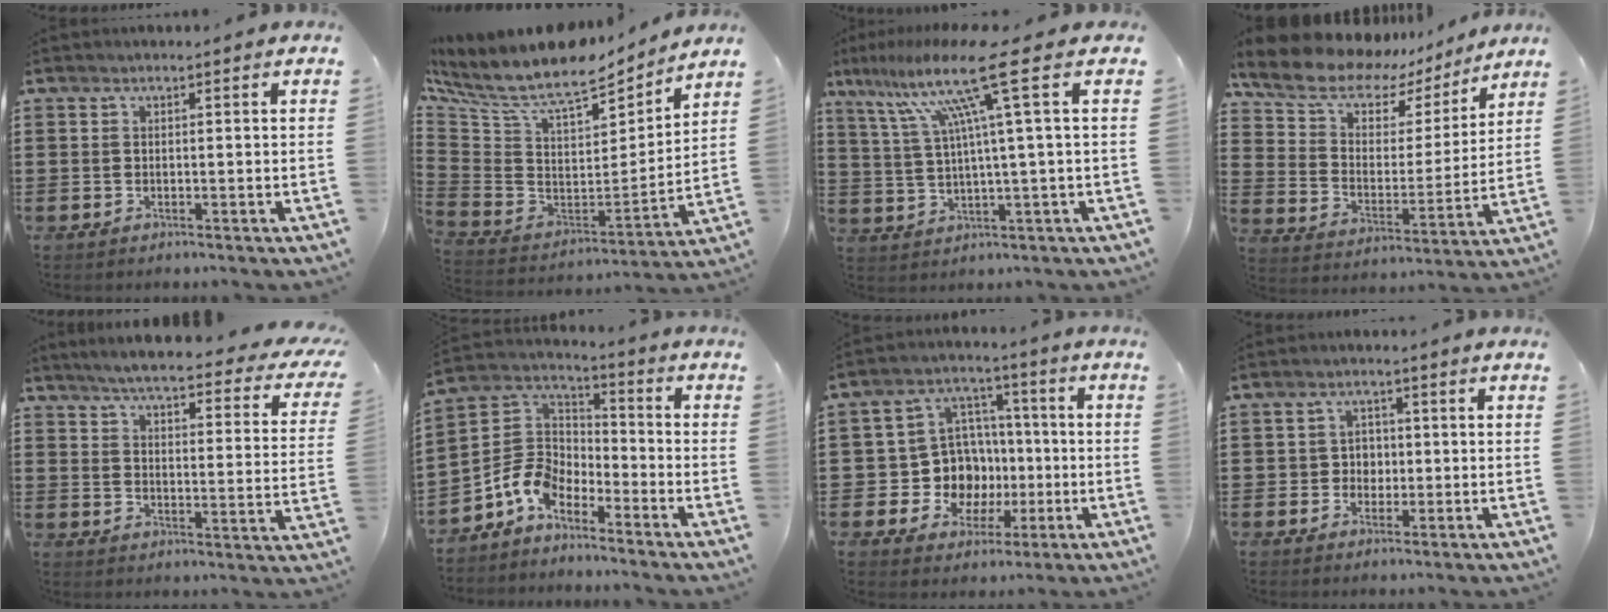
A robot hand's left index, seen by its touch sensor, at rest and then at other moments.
{"total": 10.2, "force": [8.3, 3.0, 5.2], "torque": [-0.136, -0.061, 0.145]}
{"total": 12.8, "force": [5.4, -0.5, 11.6], "torque": [-0.247, -0.011, 0.075]}
{"total": 9.2, "force": [7.0, 5.0, 3.3], "torque": [-0.099, -0.039, 0.121]}
{"total": 4.9, "force": [4.3, 0.0, 2.3], "torque": [-0.066, -0.031, 0.068]}
{"total": 7.9, "force": [-5.2, 5.0, 3.4], "torque": [-0.106, 0.003, -0.108]}
{"total": 10.1, "force": [-0.9, 9.4, 3.5], "torque": [-0.102, 0.004, -0.006]}
{"total": 2.9, "force": [-0.1, 2.7, 1.0], "torque": [-0.032, 0.007, -0.008]}